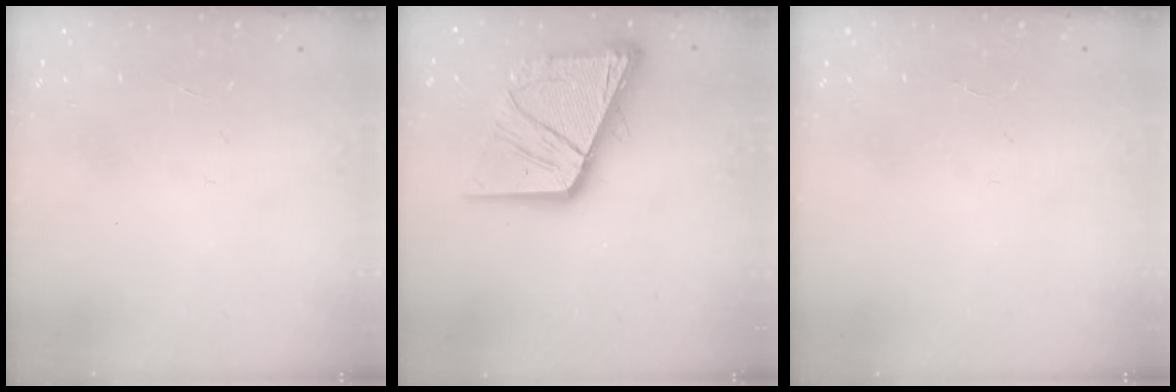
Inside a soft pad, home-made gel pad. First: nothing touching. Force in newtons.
{"total": 18.9, "press": 18.7, "slide": 2.1}
{"total": 0.0}